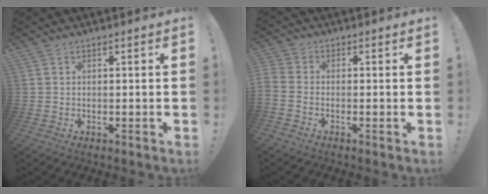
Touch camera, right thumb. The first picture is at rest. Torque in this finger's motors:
{"motor_torque": [2.09, 1.33, 0.80, -0.98, 0.33]}